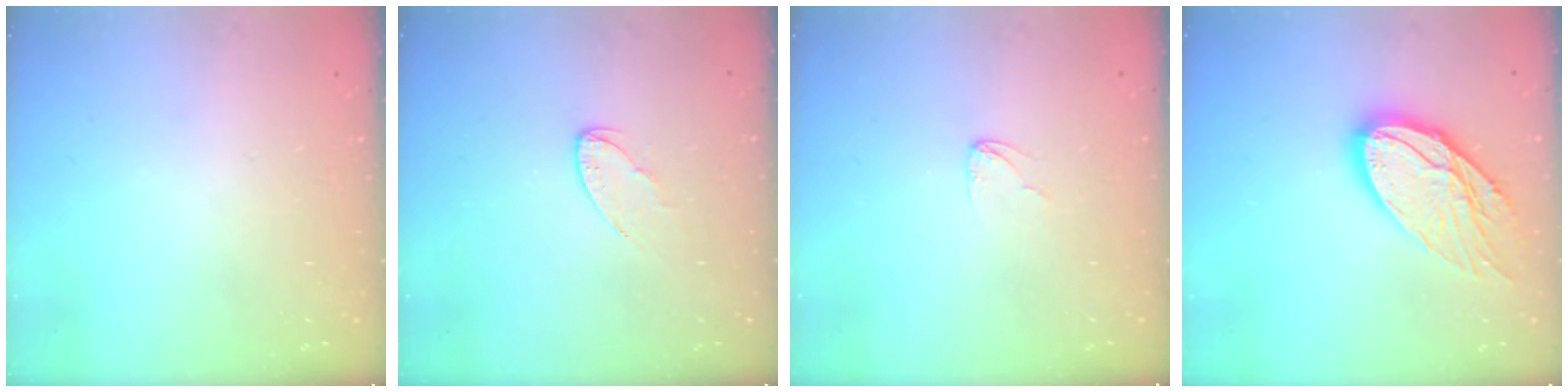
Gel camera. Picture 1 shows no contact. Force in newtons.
{"total": 5.0, "press": 4.9, "slide": 0.4}
{"total": 2.7, "press": 2.7, "slide": 0.2}
{"total": 16.2, "press": 16.1, "slide": 1.3}